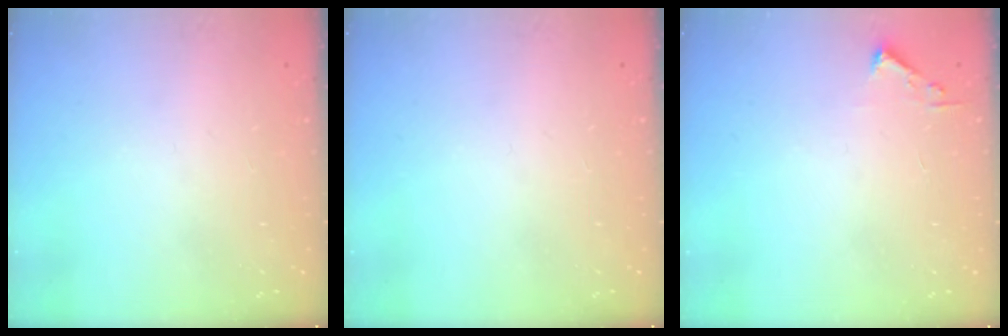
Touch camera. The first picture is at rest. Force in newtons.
{"total": 0.0}
{"total": 2.4, "press": 2.4, "slide": 0.3}